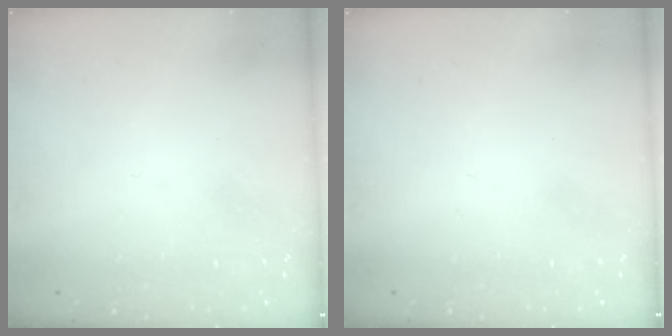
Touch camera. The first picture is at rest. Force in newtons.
{"total": 1.6, "press": 1.6, "slide": 0.1}